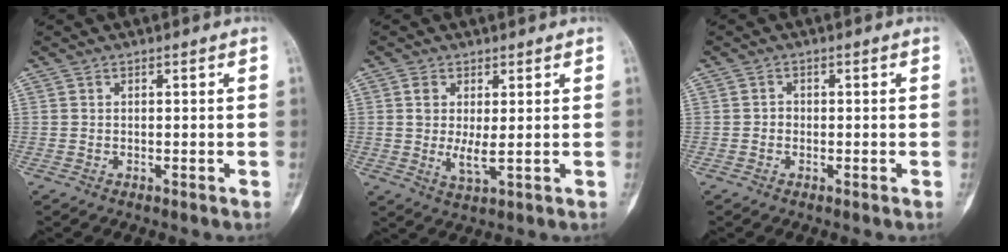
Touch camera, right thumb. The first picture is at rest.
{"total": 4.6, "force": [0.5, 1.7, 4.3], "torque": [-0.084, -0.011, 0.010]}
{"total": 1.0, "force": [-0.3, 0.8, 0.3], "torque": [0.004, 0.005, -0.009]}